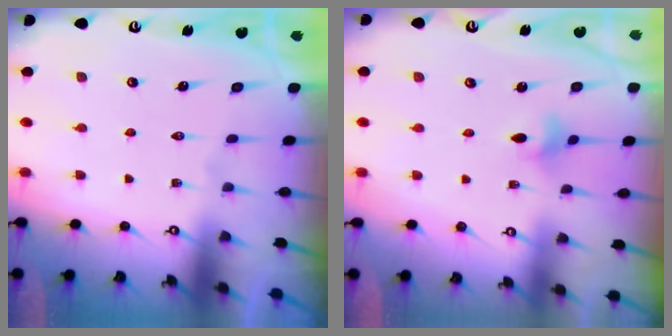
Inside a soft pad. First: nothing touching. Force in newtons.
{"total": 3.0, "press": 3.0, "slide": 0.4}